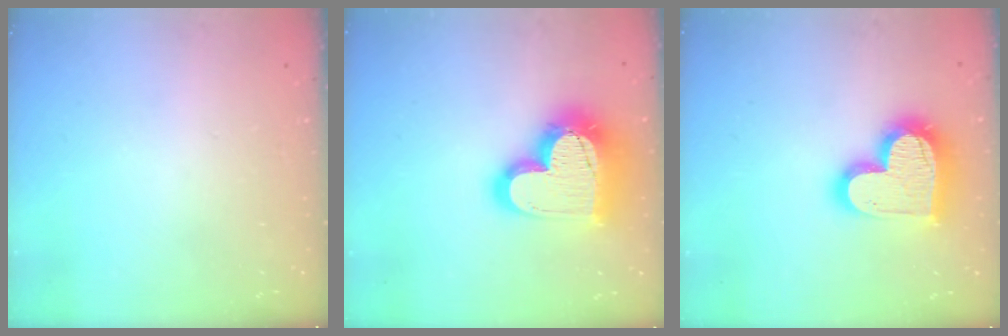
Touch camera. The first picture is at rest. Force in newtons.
{"total": 24.6, "press": 24.5, "slide": 1.8}
{"total": 19.1, "press": 19.0, "slide": 1.6}